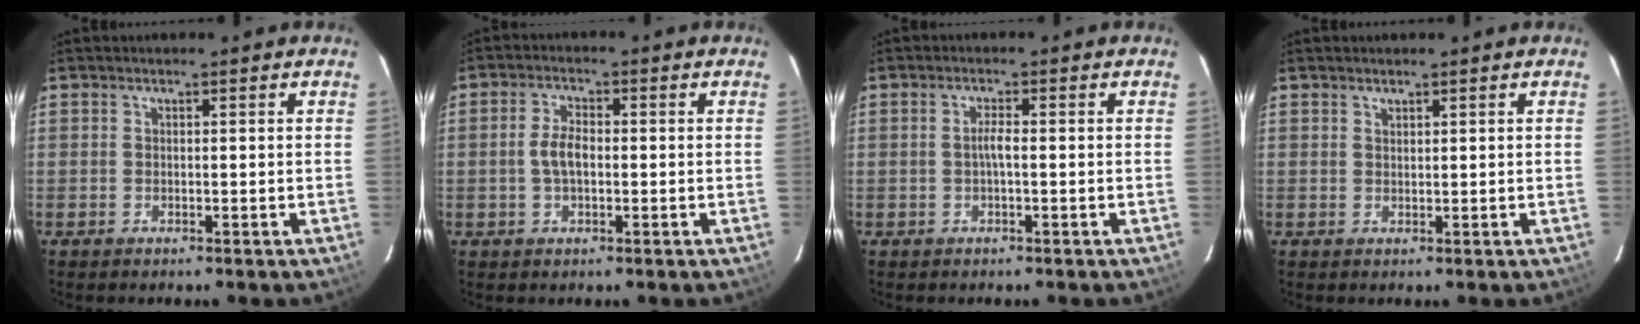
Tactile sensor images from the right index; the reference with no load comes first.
{"total": 4.1, "force": [-0.5, 2.0, 3.5], "torque": [-0.074, 0.007, -0.007]}
{"total": 1.8, "force": [-0.3, 0.2, 1.7], "torque": [-0.033, 0.004, -0.008]}
{"total": 0.7, "force": [0.7, 0.3, 0.1], "torque": [-0.002, 0.002, 0.013]}